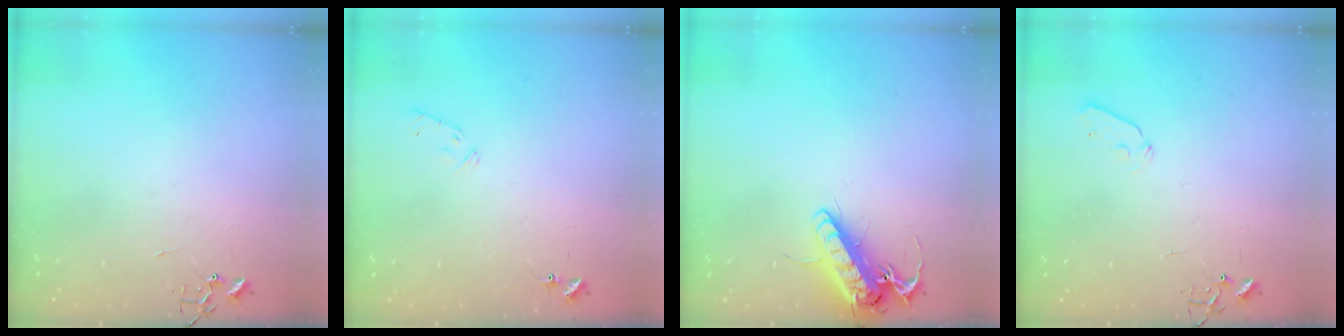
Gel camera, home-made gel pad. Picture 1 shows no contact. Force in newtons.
{"total": 6.7, "press": 6.7, "slide": 1.0}
{"total": 14.1, "press": 13.9, "slide": 2.6}
{"total": 4.0, "press": 4.0, "slide": 0.4}